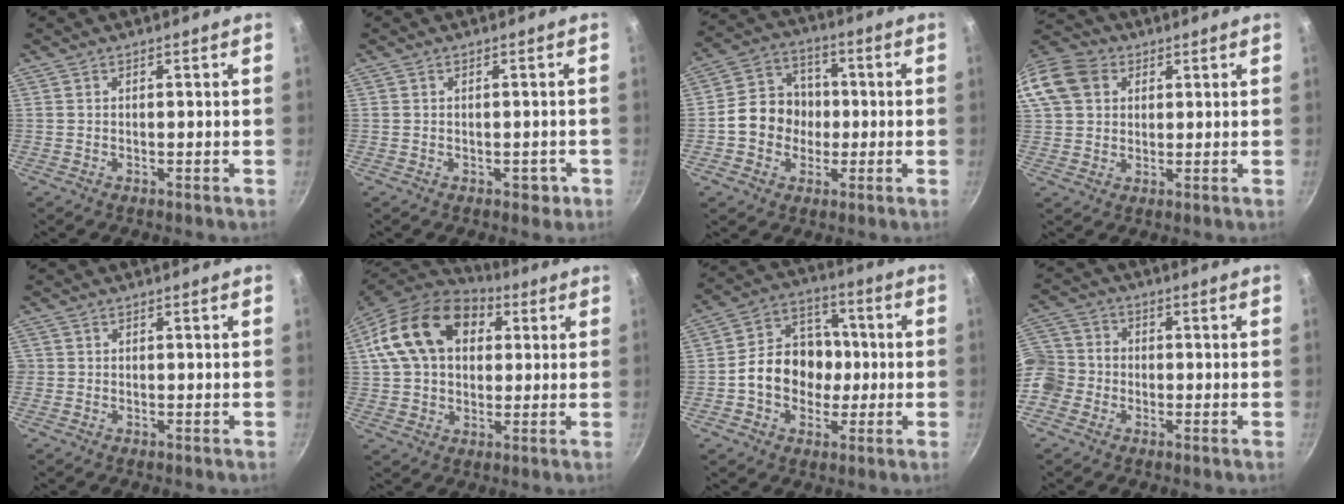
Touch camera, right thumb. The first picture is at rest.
{"total": 2.3, "force": [-0.9, 1.7, 1.2], "torque": [0.006, 0.013, -0.005]}
{"total": 10.7, "force": [-1.1, 9.4, 5.1], "torque": [-0.052, 0.023, -0.037]}
{"total": 15.7, "force": [5.0, 12.6, 7.9], "torque": [-0.172, 0.030, 0.082]}
{"total": 0.8, "force": [-0.1, 0.8, 0.0], "torque": [0.003, 0.003, -0.004]}
{"total": 18.9, "force": [5.4, 13.5, 12.1], "torque": [-0.193, 0.020, 0.080]}
{"total": 13.4, "force": [-1.4, 11.0, 7.5], "torque": [-0.082, 0.030, -0.039]}
{"total": 11.7, "force": [-2.8, 10.3, 4.8], "torque": [-0.089, 0.039, -0.071]}